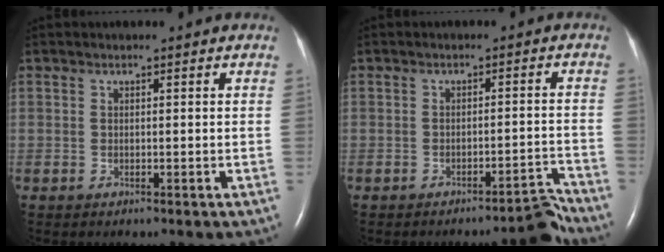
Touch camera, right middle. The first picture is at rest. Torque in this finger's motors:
{"motor_torque": [-0.10, 0.00, -0.01, 0.01]}